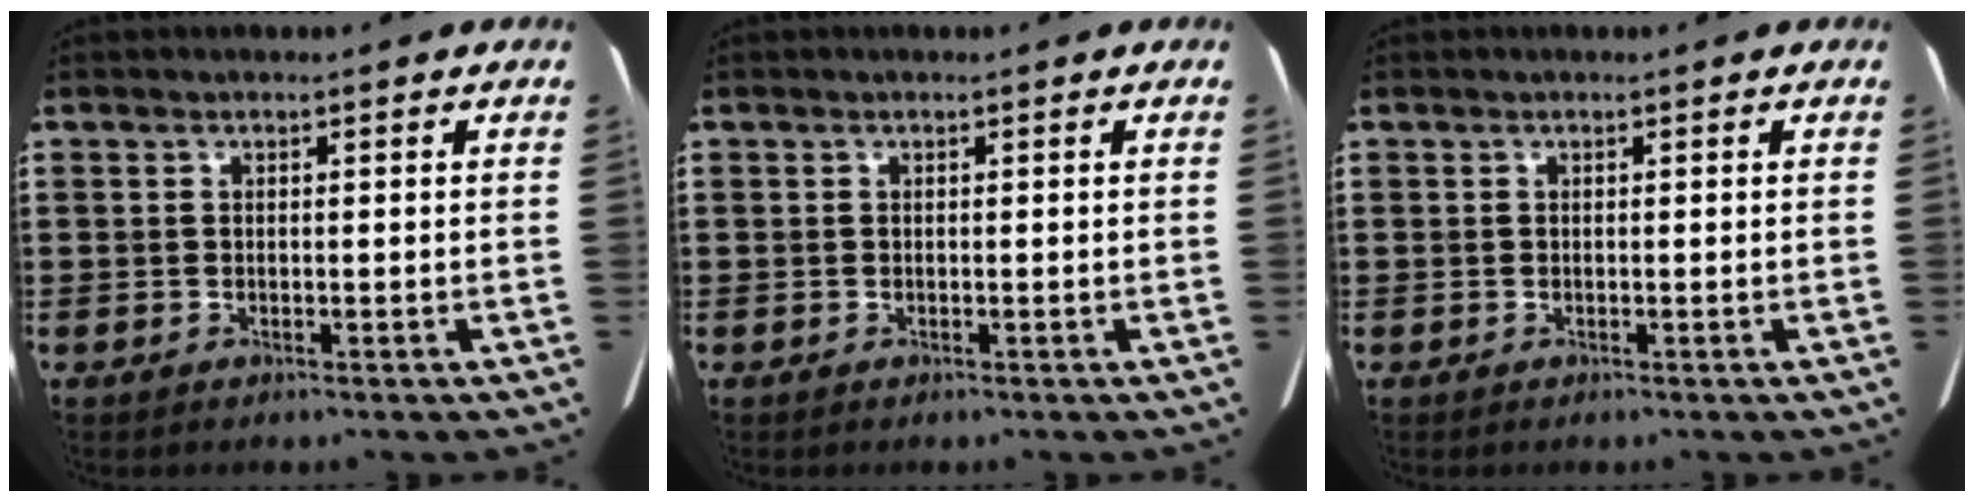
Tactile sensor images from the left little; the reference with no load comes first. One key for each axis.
{"total": 0.0}
{"total": 0.0}